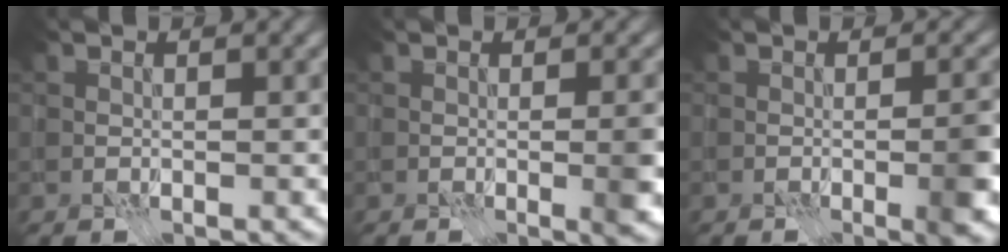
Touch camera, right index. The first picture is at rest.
{"total": 2.6, "force": [-0.4, 0.5, 2.6], "torque": [-0.034, 0.001, -0.008]}
{"total": 3.7, "force": [-1.1, 0.8, 3.5], "torque": [-0.048, 0.003, -0.019]}